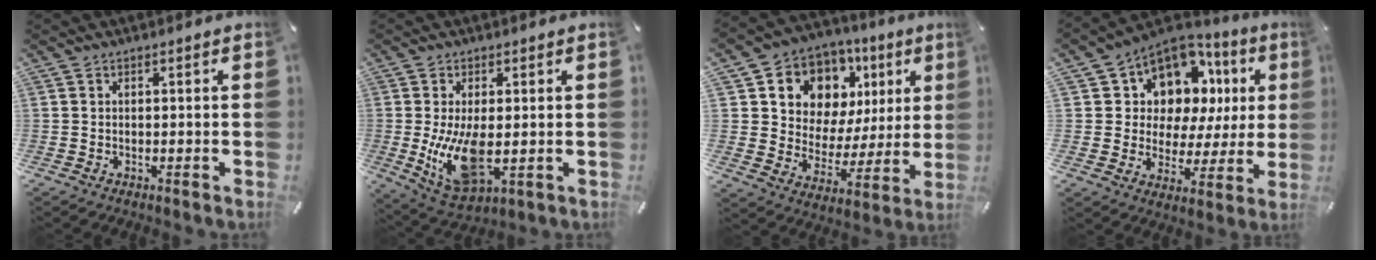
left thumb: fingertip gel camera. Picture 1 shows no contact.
{"total": 11.5, "force": [-0.4, 5.8, 9.9], "torque": [-0.210, -0.027, -0.005]}
{"total": 10.8, "force": [5.9, 8.8, 2.2], "torque": [-0.041, -0.064, 0.111]}
{"total": 10.4, "force": [5.9, 7.9, 3.4], "torque": [-0.065, -0.061, 0.108]}